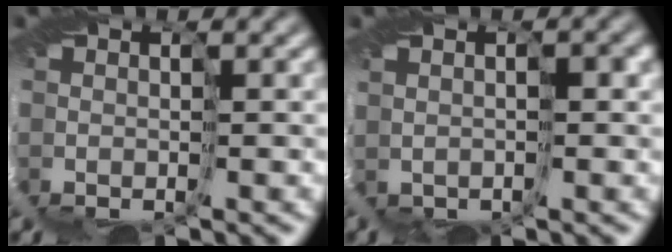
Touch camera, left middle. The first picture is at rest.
{"total": 0.8, "force": [0.0, 0.5, 0.6], "torque": [-0.007, 0.012, 0.006]}